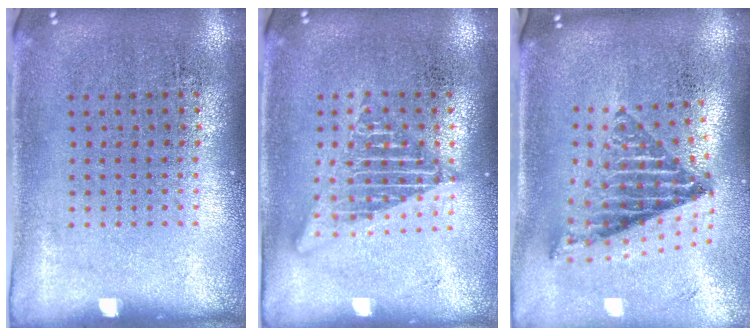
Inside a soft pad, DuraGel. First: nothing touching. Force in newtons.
{"total": 2.6, "press": 2.6, "slide": 0.3}
{"total": 1.8, "press": 1.4, "slide": 1.1}